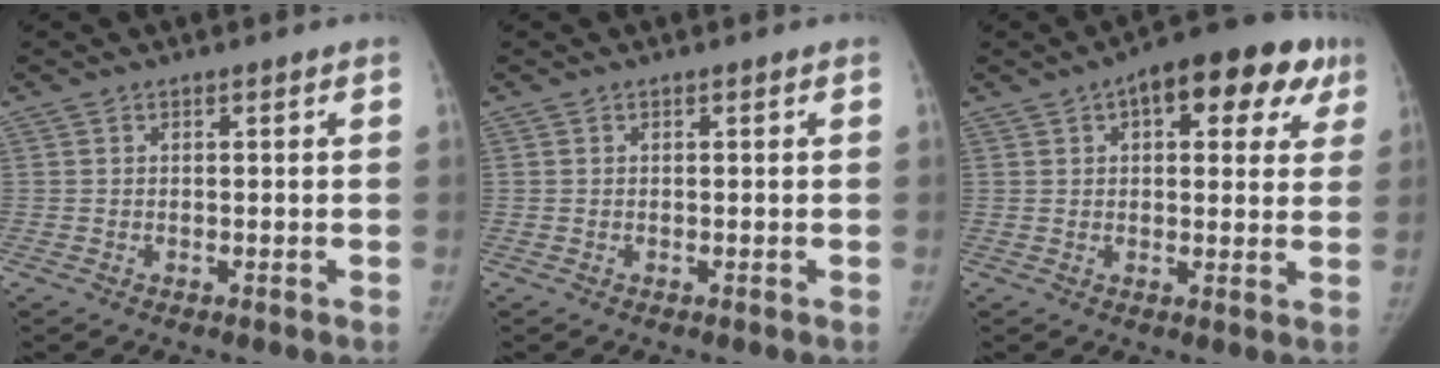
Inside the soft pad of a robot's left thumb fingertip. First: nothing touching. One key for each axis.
{"total": 0.0}
{"total": 15.8, "fx": 7.3, "fy": 8.0, "fz": 11.5, "tx": -0.100, "ty": 0.011, "tz": 0.087}